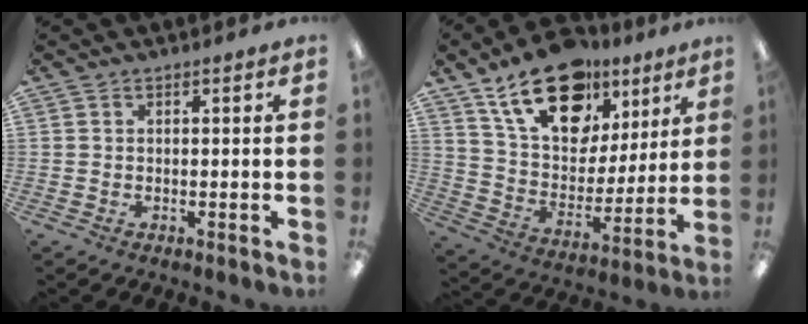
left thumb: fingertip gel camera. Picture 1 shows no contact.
{"total": 21.5, "force": [13.5, 12.4, 11.2], "torque": [-0.180, -0.067, 0.239]}